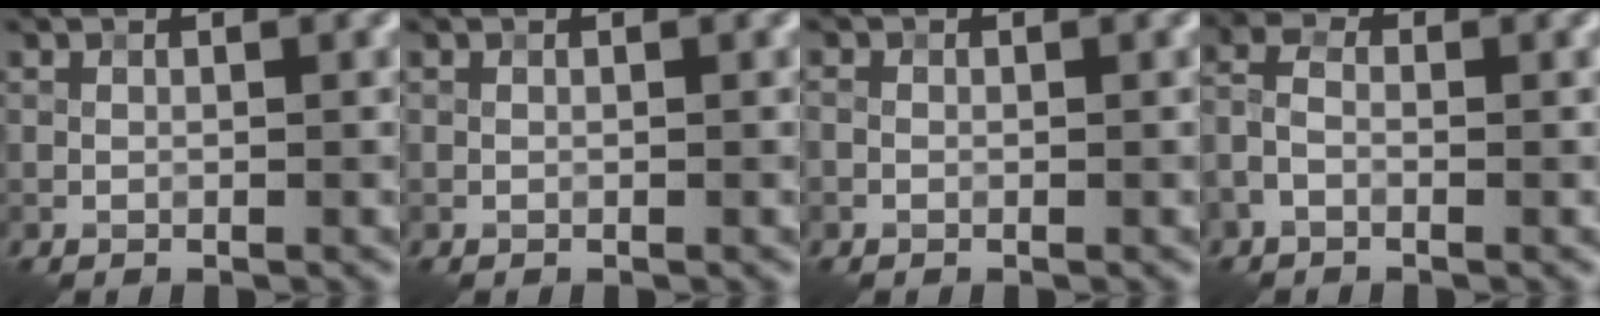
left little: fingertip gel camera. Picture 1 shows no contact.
{"total": 0.0}
{"total": 0.6, "force": [-0.2, 0.5, 0.3], "torque": [-0.005, 0.000, -0.005]}
{"total": 2.6, "force": [-1.1, 1.5, 1.8], "torque": [-0.048, 0.008, -0.035]}